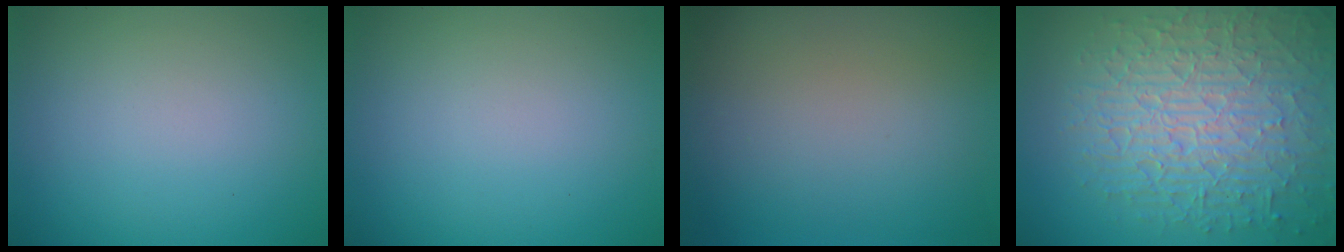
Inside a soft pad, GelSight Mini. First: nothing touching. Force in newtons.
{"total": 0.0}
{"total": 0.0}
{"total": 10.1, "press": 6.6, "slide": 7.6}